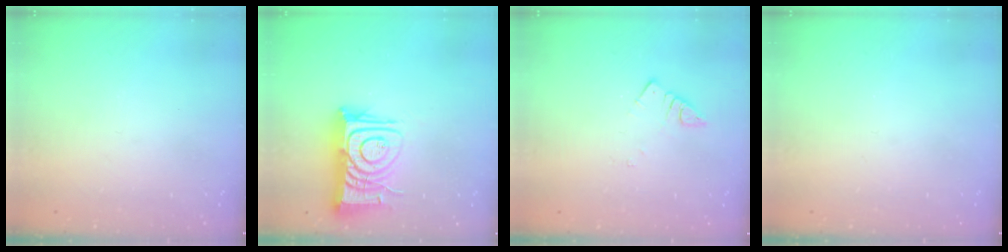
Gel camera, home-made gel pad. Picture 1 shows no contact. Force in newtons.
{"total": 12.7, "press": 12.7, "slide": 1.2}
{"total": 2.5, "press": 2.5, "slide": 0.3}
{"total": 0.0}